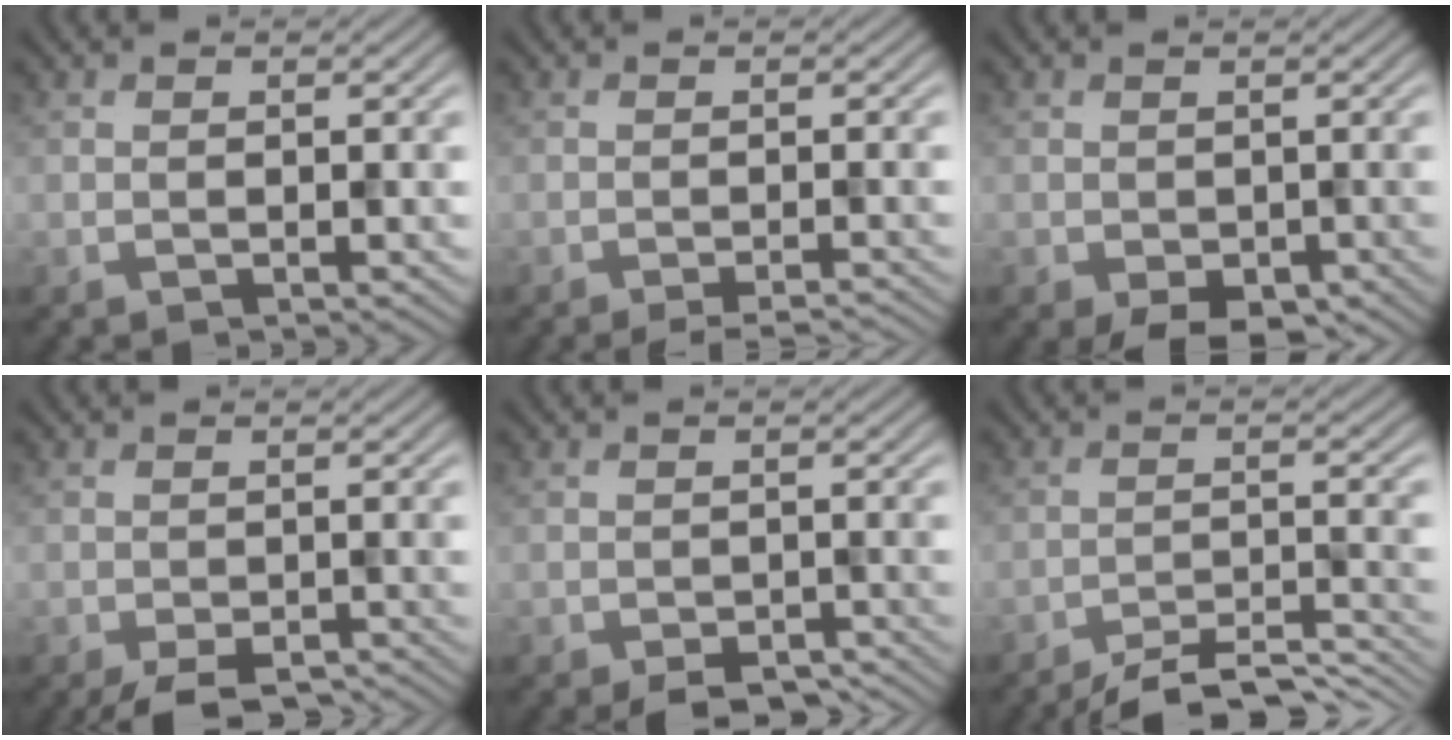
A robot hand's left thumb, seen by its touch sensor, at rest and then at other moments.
{"total": 2.9, "force": [-2.3, 0.3, 1.7], "torque": [-0.028, 0.006, -0.041]}
{"total": 3.6, "force": [-2.2, 2.0, 2.0], "torque": [-0.032, -0.013, -0.030]}
{"total": 5.1, "force": [-3.9, 1.9, 2.7], "torque": [-0.039, -0.013, -0.063]}
{"total": 4.0, "force": [-3.2, 1.5, 1.9], "torque": [-0.027, -0.008, -0.049]}
{"total": 7.7, "force": [-6.6, 1.3, 3.7], "torque": [-0.071, 0.000, -0.093]}